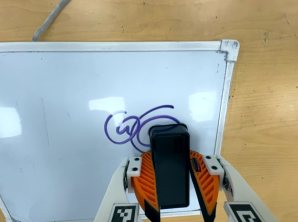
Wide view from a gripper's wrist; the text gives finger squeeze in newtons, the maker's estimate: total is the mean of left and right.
{"total": 14.9, "left": 15.3, "right": 14.6}